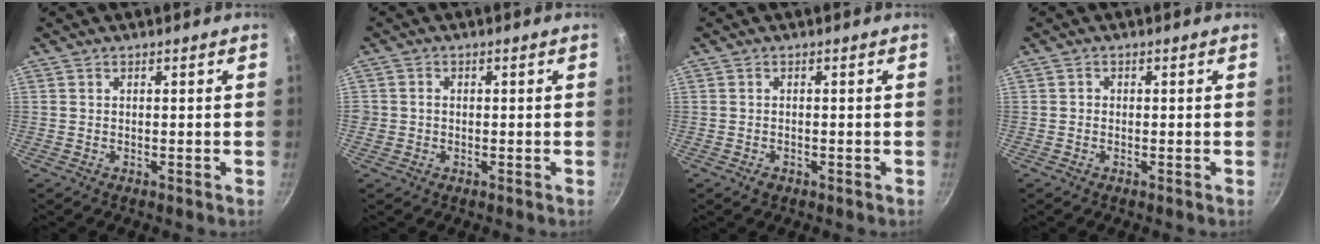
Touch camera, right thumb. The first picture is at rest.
{"total": 1.7, "force": [-0.3, 1.6, 0.4], "torque": [-0.002, 0.004, -0.006]}
{"total": 1.4, "force": [-0.7, 0.9, 0.7], "torque": [-0.015, 0.002, -0.010]}
{"total": 0.6, "force": [-0.2, 0.6, 0.1], "torque": [0.001, 0.000, -0.006]}